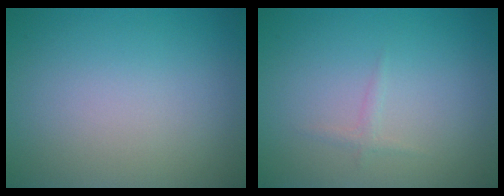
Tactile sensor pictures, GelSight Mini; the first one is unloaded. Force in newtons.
{"total": 0.7, "press": 0.7, "slide": 0.0}